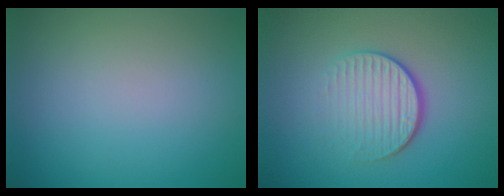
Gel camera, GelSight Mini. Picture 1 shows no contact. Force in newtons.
{"total": 4.0, "press": 2.6, "slide": 3.1}